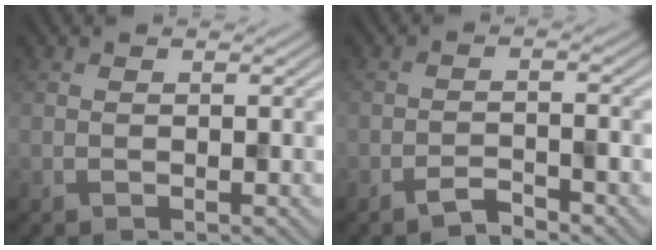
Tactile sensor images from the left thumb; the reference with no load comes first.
{"total": 2.3, "force": [-1.9, 0.3, 1.2], "torque": [-0.020, 0.007, -0.042]}